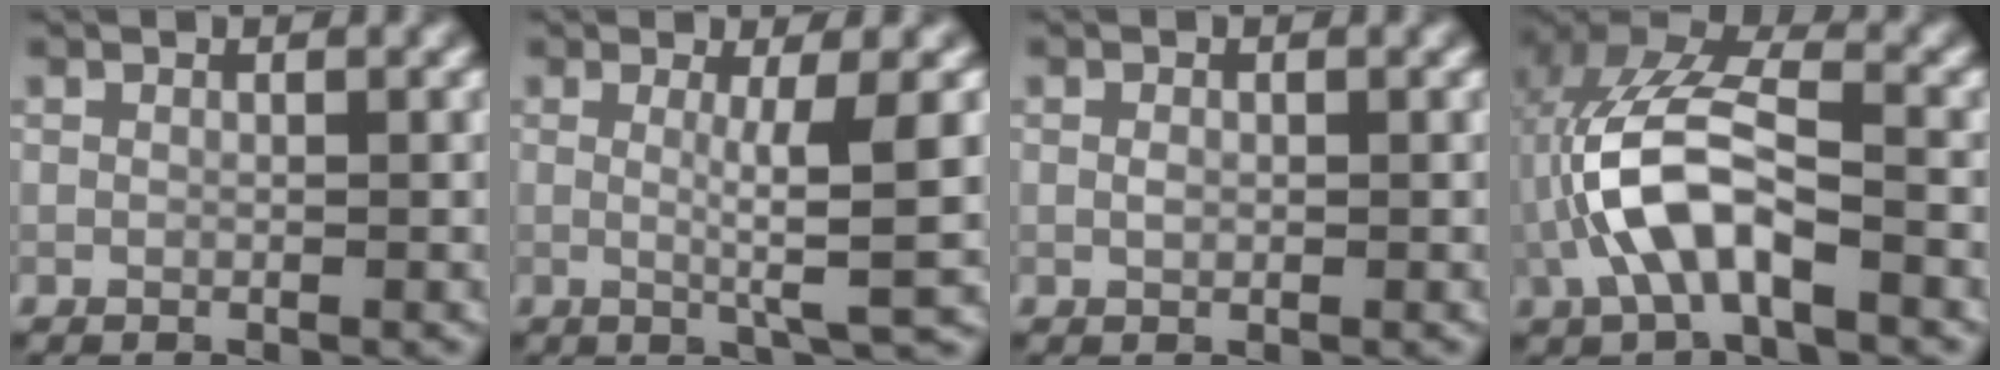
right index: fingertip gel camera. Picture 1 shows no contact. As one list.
[{"total": 5.7, "force": [0.2, 0.7, 5.6], "torque": [-0.085, -0.006, 0.004]}, {"total": 0.7, "force": [0.0, 0.5, 0.5], "torque": [-0.010, -0.001, 0.001]}, {"total": 8.4, "force": [-2.2, 3.6, 7.2], "torque": [-0.163, 0.017, -0.043]}]